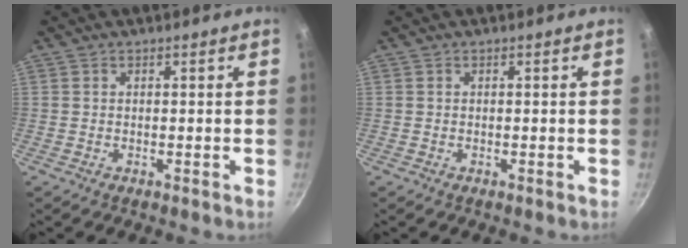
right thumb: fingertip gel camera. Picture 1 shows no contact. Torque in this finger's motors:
{"motor_torque": [-0.14, 0.15, 0.00, -0.01, 0.00]}